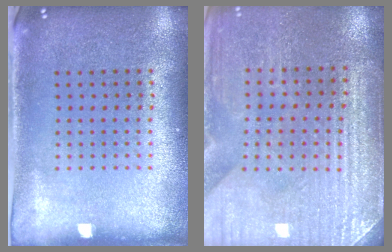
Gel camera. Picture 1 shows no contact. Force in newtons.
{"total": 3.3, "press": 3.3, "slide": 0.2}